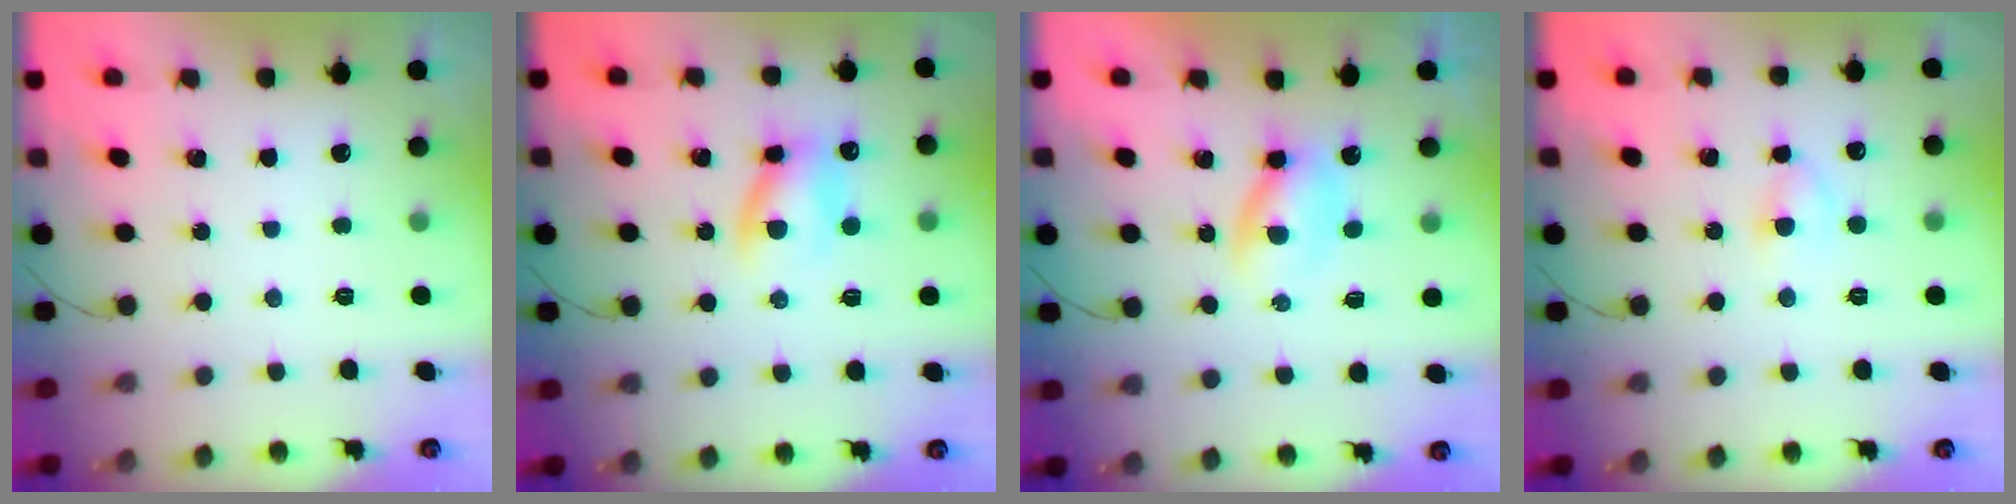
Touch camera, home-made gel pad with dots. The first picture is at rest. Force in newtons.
{"total": 9.1, "press": 8.9, "slide": 1.7}
{"total": 3.2, "press": 3.0, "slide": 1.2}
{"total": 3.5, "press": 3.3, "slide": 1.3}